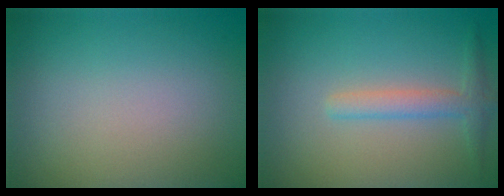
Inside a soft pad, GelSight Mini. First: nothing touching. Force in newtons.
{"total": 2.2, "press": 2.2, "slide": 0.1}